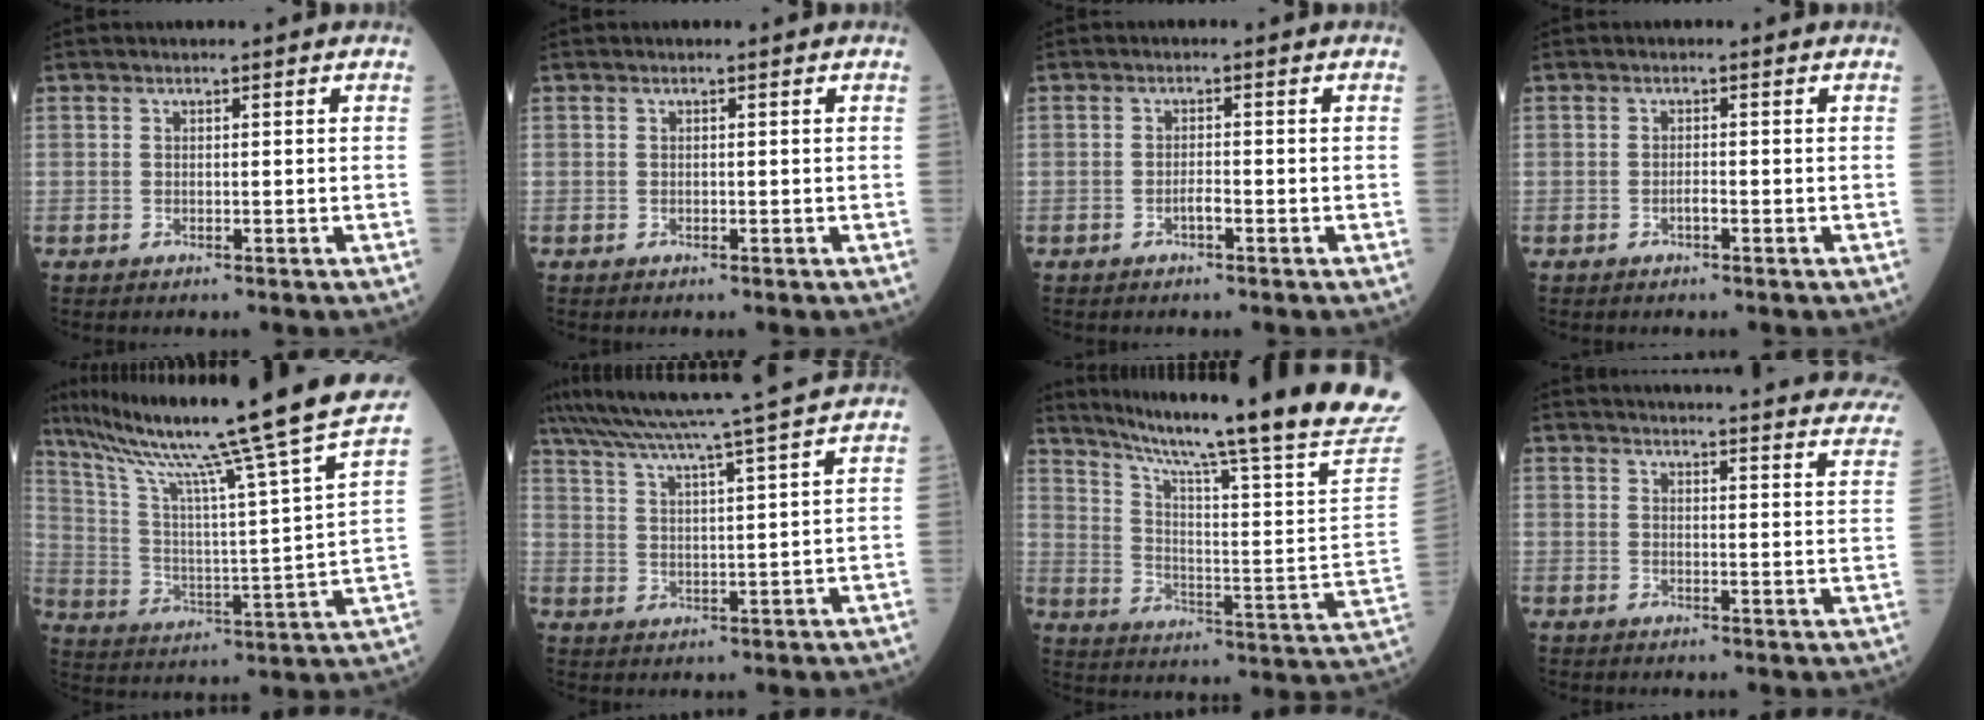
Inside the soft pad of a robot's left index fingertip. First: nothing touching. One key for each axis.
{"total": 0.0}
{"total": 1.3, "fx": -0.8, "fy": 0.2, "fz": 1.0, "tx": -0.019, "ty": 0.000, "tz": -0.016}
{"total": 0.9, "fx": -0.6, "fy": 0.1, "fz": 0.7, "tx": -0.014, "ty": 0.000, "tz": -0.011}
{"total": 26.7, "fx": 20.8, "fy": -2.2, "fz": 16.5, "tx": -0.277, "ty": -0.038, "tz": 0.306}
{"total": 15.0, "fx": 13.0, "fy": -2.2, "fz": 7.1, "tx": -0.131, "ty": -0.009, "tz": 0.186}
{"total": 28.7, "fx": 23.5, "fy": -1.5, "fz": 16.5, "tx": -0.254, "ty": -0.099, "tz": 0.312}
{"total": 30.5, "fx": 29.2, "fy": 2.9, "fz": 8.2, "tx": -0.117, "ty": -0.086, "tz": 0.327}